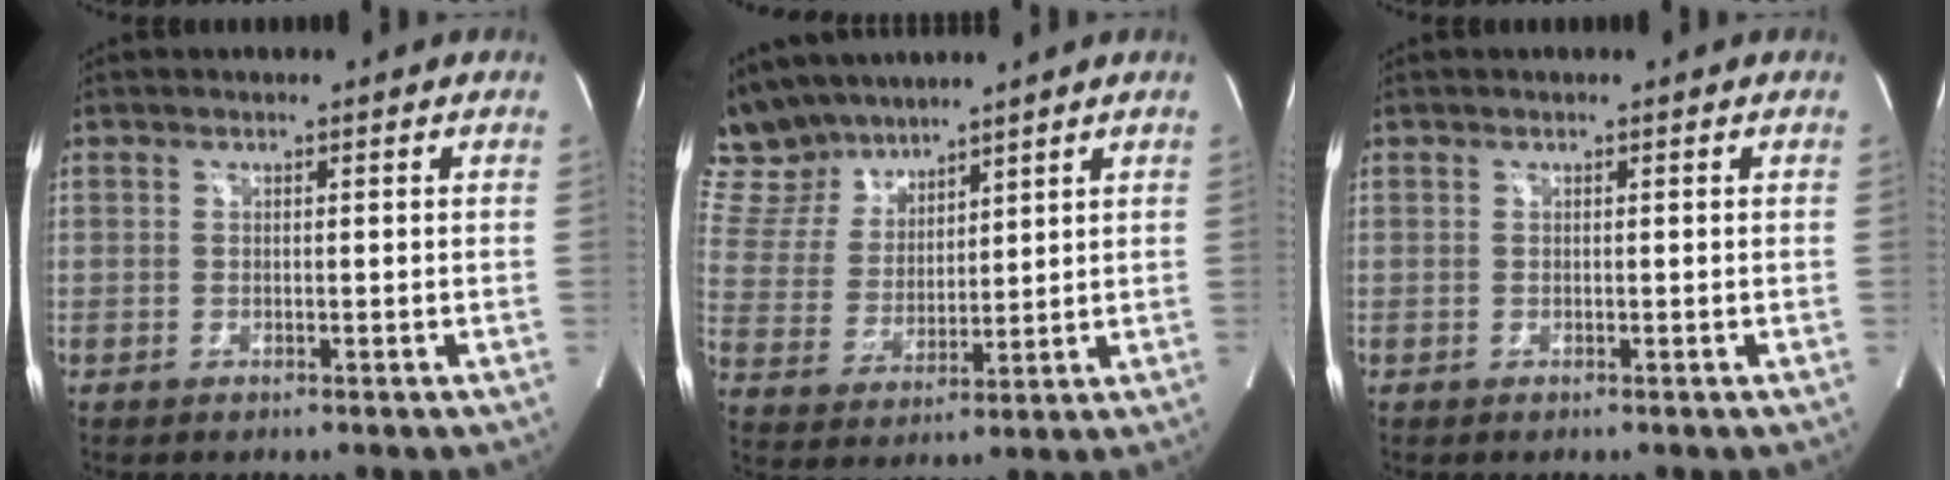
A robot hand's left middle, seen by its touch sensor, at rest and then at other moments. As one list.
[{"total": 10.8, "force": [9.6, 4.2, 2.2], "torque": [-0.061, 0.023, 0.201]}, {"total": 0.0}]